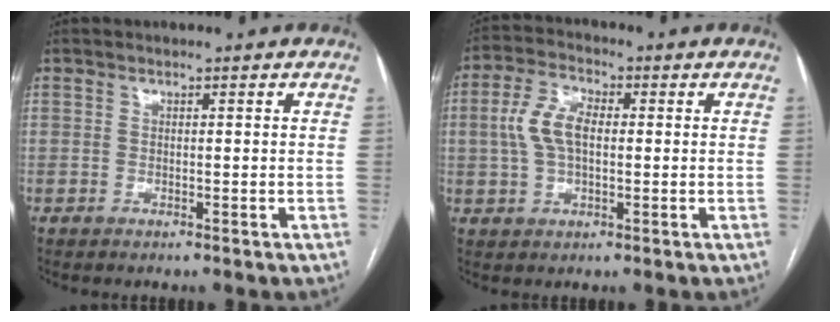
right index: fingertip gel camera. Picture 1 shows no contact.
{"total": 7.6, "force": [0.6, 4.0, 6.4], "torque": [-0.145, 0.020, 0.009]}